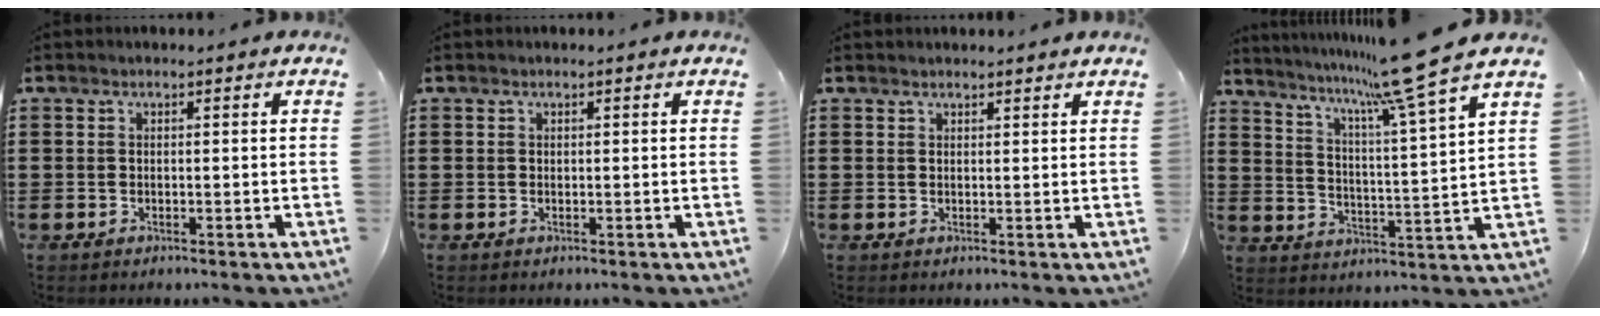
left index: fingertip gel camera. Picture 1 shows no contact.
{"total": 0.0}
{"total": 1.0, "force": [1.0, 0.1, 0.0], "torque": [-0.002, -0.001, 0.020]}
{"total": 10.0, "force": [8.2, -1.7, 5.4], "torque": [-0.121, -0.055, 0.125]}